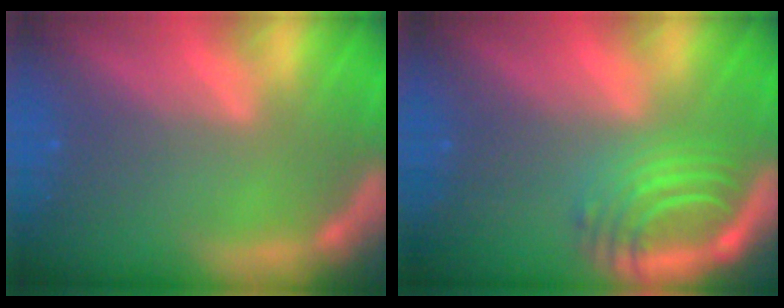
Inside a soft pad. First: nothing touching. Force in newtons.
{"total": 6.1}